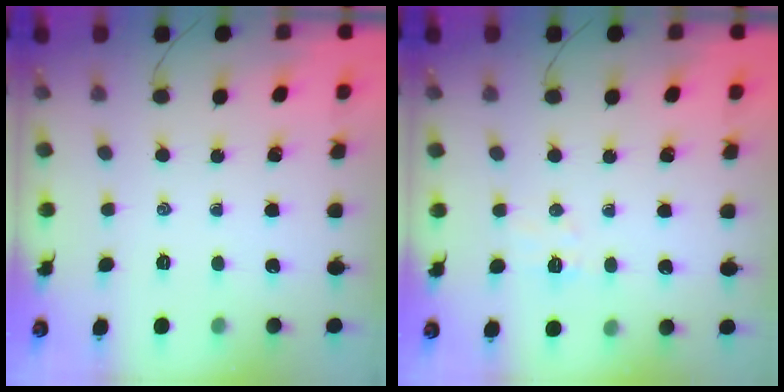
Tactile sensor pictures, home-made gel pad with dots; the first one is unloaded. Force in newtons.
{"total": 5.9, "press": 5.8, "slide": 1.1}